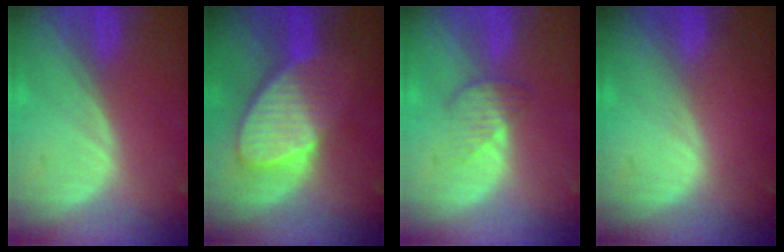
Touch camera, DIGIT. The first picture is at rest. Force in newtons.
{"total": 8.9, "press": 8.0, "slide": 3.8}
{"total": 3.6, "press": 3.1, "slide": 1.7}
{"total": 0.0}